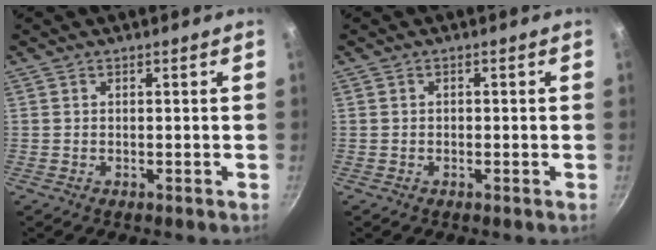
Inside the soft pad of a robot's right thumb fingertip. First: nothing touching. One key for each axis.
{"total": 0.5, "fx": -0.2, "fy": 0.4, "fz": 0.2, "tx": -0.004, "ty": 0.004, "tz": -0.002}